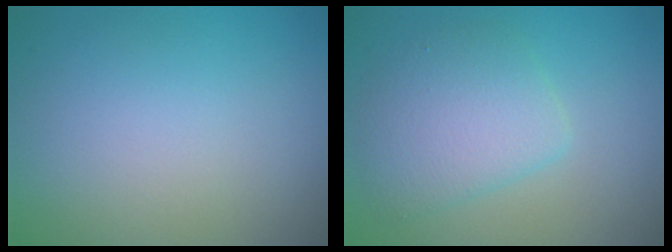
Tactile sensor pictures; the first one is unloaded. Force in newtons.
{"total": 3.9, "press": 3.9, "slide": 0.1}